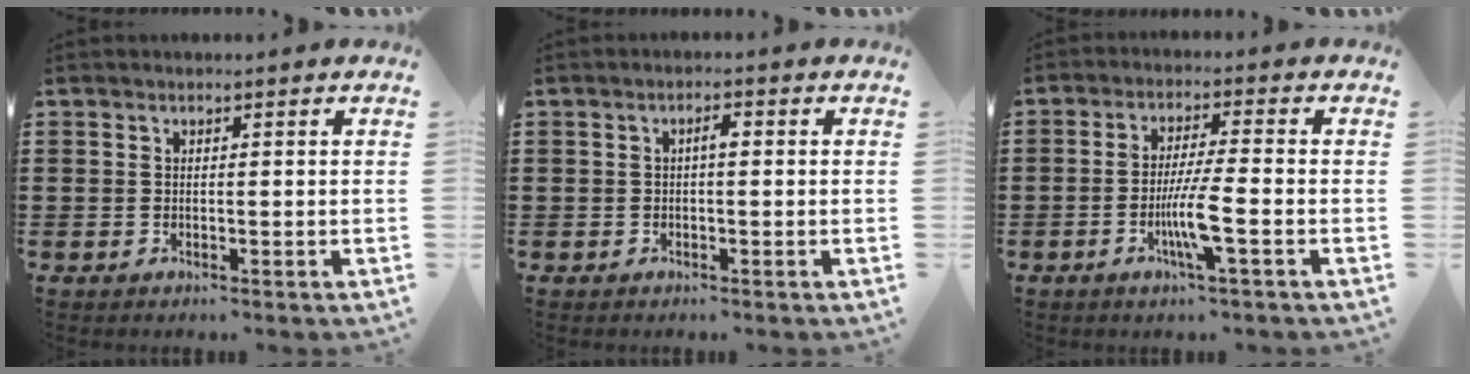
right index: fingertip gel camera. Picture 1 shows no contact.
{"total": 1.6, "force": [-0.1, 0.4, 1.5], "torque": [-0.029, 0.004, -0.004]}
{"total": 6.5, "force": [-2.2, 0.2, 6.1], "torque": [-0.122, -0.016, -0.044]}